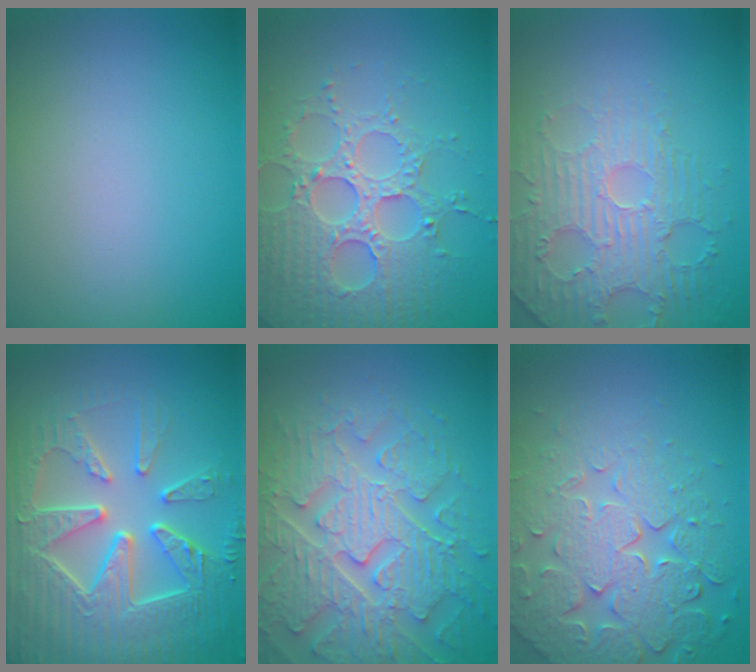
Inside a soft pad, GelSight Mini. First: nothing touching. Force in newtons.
{"total": 5.1, "press": 5.0, "slide": 1.1}
{"total": 4.8, "press": 3.8, "slide": 3.0}
{"total": 9.3, "press": 6.7, "slide": 6.4}
{"total": 8.0, "press": 6.5, "slide": 4.7}
{"total": 7.2, "press": 5.7, "slide": 4.4}